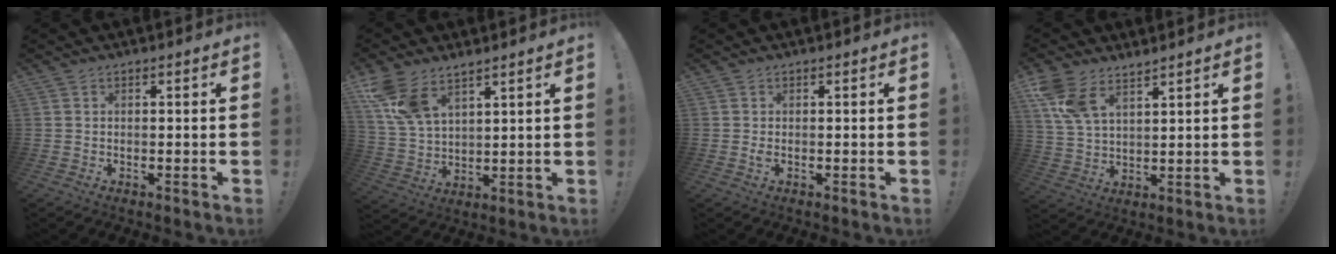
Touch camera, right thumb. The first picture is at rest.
{"total": 10.2, "force": [7.1, 4.9, 5.4], "torque": [-0.115, -0.025, 0.142]}
{"total": 0.9, "force": [-0.3, 0.2, 0.8], "torque": [-0.016, -0.001, -0.005]}
{"total": 8.8, "force": [6.3, 3.8, 4.8], "torque": [-0.099, -0.023, 0.124]}